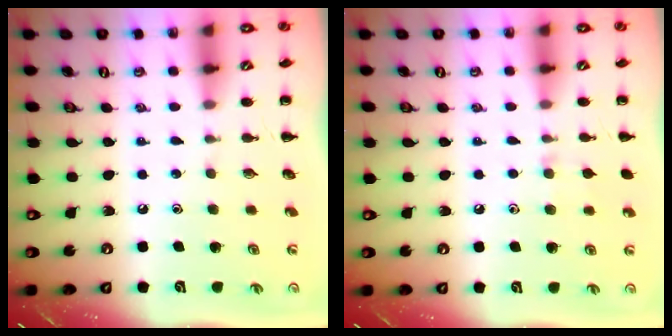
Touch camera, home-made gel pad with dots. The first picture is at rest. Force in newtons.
{"total": 4.9, "press": 4.4, "slide": 2.0}